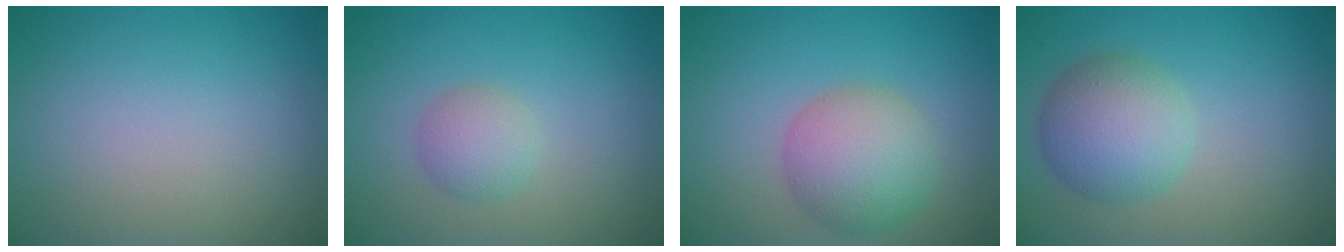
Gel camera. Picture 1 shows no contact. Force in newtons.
{"total": 2.2, "press": 2.2, "slide": 0.2}
{"total": 5.4, "press": 5.4, "slide": 0.2}
{"total": 5.3, "press": 5.3, "slide": 0.0}